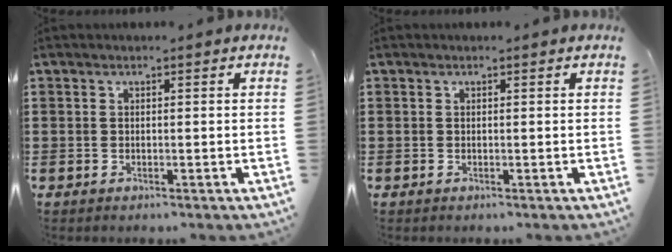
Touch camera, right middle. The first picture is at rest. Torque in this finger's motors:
{"motor_torque": [0.00, 0.00, -0.04, -0.01]}